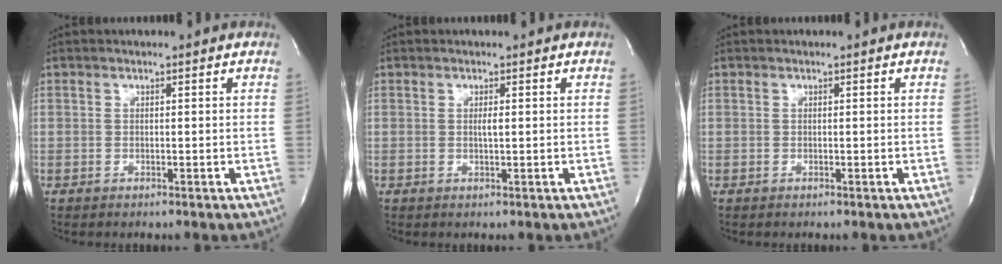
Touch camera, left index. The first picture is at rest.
{"total": 0.8, "force": [-0.2, 0.0, 0.7], "torque": [-0.017, -0.011, -0.004]}
{"total": 0.0}